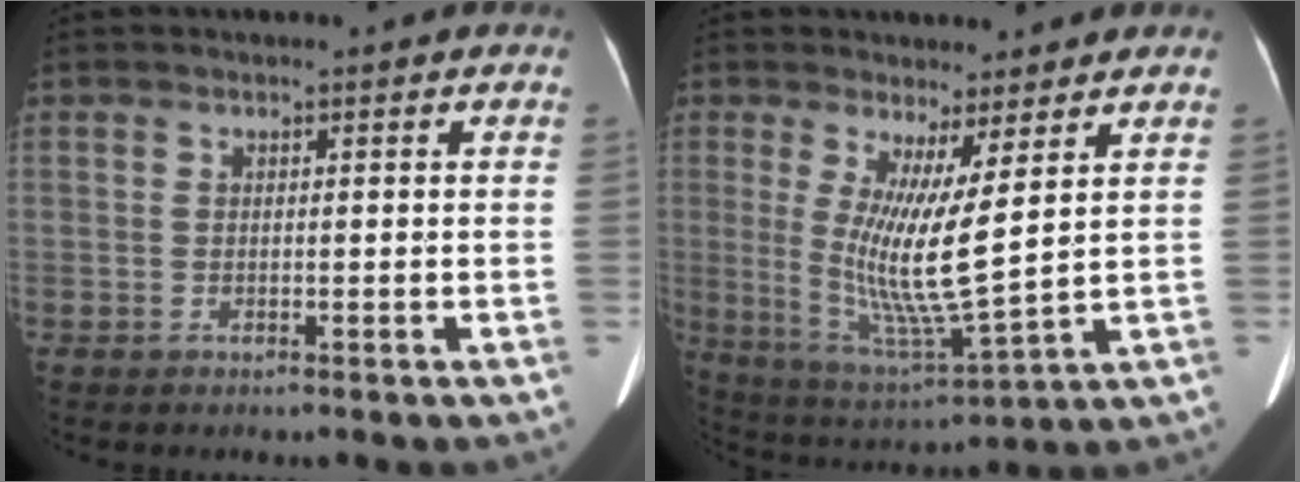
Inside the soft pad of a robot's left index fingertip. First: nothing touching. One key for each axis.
{"total": 10.6, "fx": 2.2, "fy": 0.3, "fz": 10.4, "tx": -0.209, "ty": -0.038, "tz": 0.048}